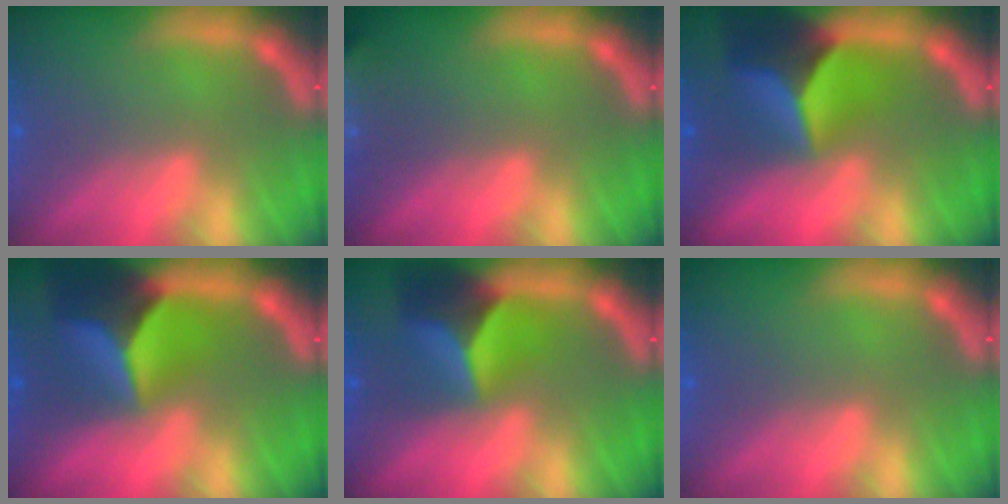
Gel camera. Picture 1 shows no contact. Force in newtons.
{"total": 7.9}
{"total": 7.9}
{"total": 8.4}
{"total": 6.4}
{"total": 0.0}